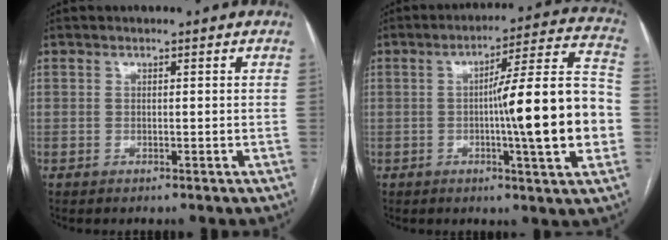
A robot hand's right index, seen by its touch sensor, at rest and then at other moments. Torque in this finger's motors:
{"motor_torque": [0.45, -0.22, 0.47, 0.09]}